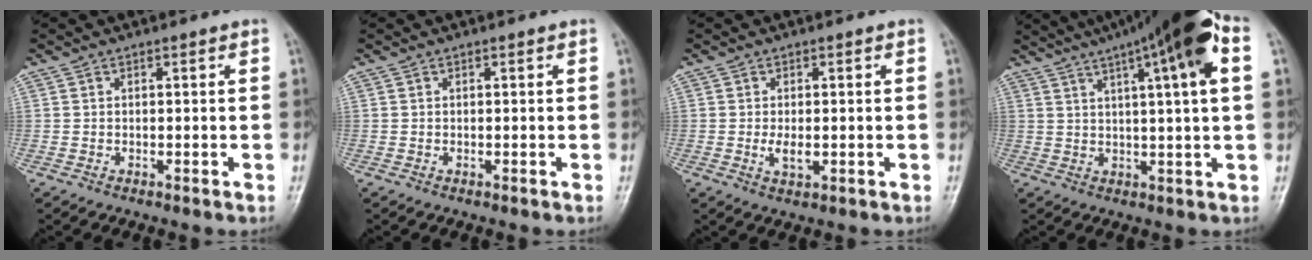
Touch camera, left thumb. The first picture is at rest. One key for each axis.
{"total": 0.0}
{"total": 2.9, "fx": -0.3, "fy": 1.6, "fz": 2.4, "tx": -0.047, "ty": -0.007, "tz": -0.007}
{"total": 17.4, "fx": 7.7, "fy": 2.4, "fz": 15.4, "tx": -0.238, "ty": 0.023, "tz": 0.110}